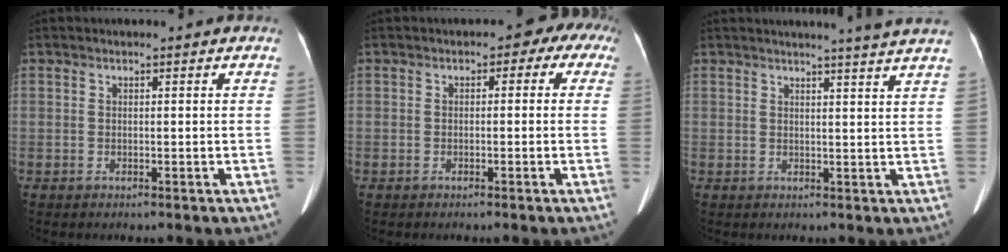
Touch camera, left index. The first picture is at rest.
{"total": 4.0, "force": [0.4, 2.9, 2.8], "torque": [-0.014, 0.029, -0.007]}
{"total": 8.1, "force": [7.4, -1.5, 3.0], "torque": [-0.037, -0.015, 0.071]}